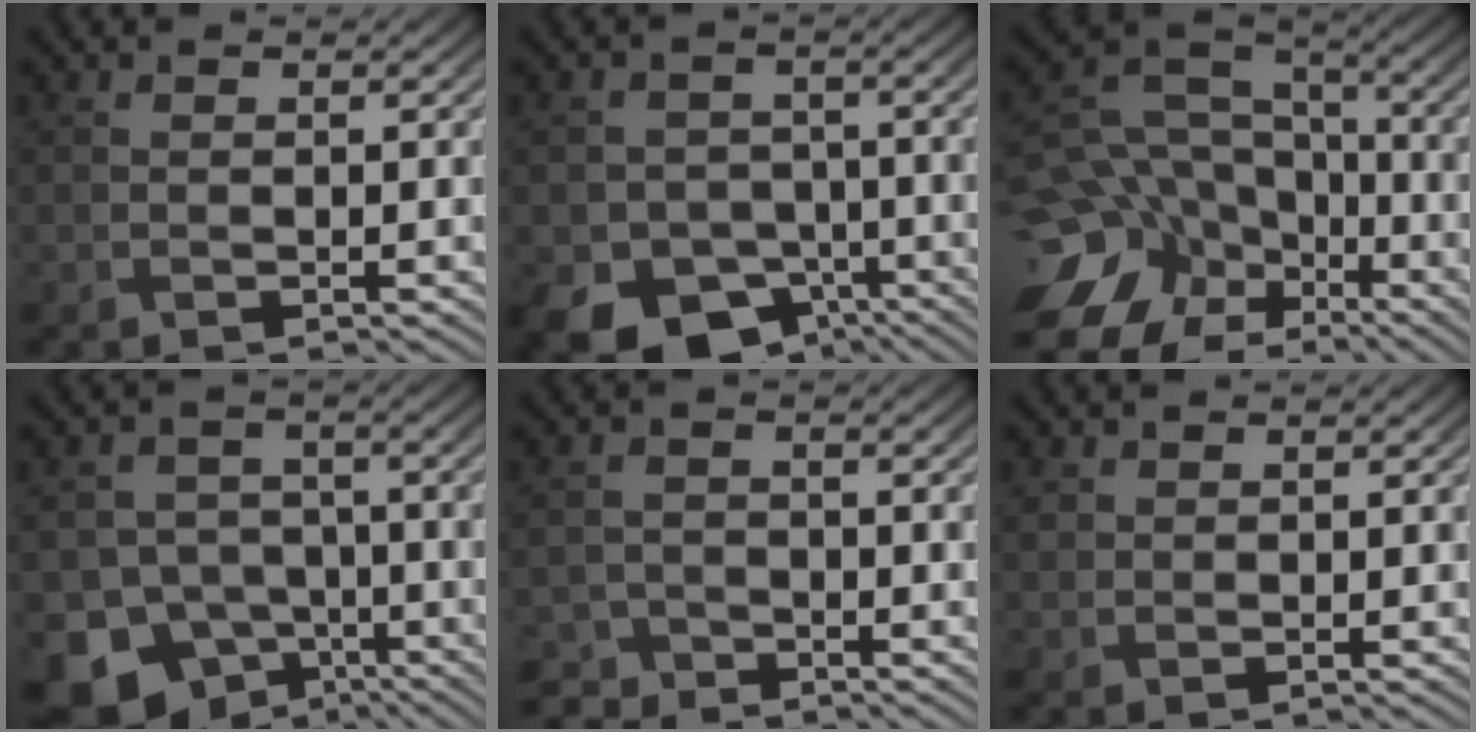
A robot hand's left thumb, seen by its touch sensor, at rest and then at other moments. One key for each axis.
{"total": 11.5, "fx": -6.7, "fy": 8.2, "fz": 4.5, "tx": -0.087, "ty": -0.036, "tz": -0.108}
{"total": 17.1, "fx": -7.3, "fy": 12.9, "fz": 8.5, "tx": -0.219, "ty": -0.027, "tz": -0.105}
{"total": 13.4, "fx": -8.3, "fy": 9.9, "fz": 3.5, "tx": -0.088, "ty": -0.043, "tz": -0.137}
{"total": 3.0, "fx": -2.9, "fy": 0.8, "fz": 0.1, "tx": -0.004, "ty": 0.000, "tz": -0.060}
{"total": 0.7, "fx": 0.3, "fy": 0.6, "fz": 0.1, "tx": -0.005, "ty": 0.000, "tz": 0.007}